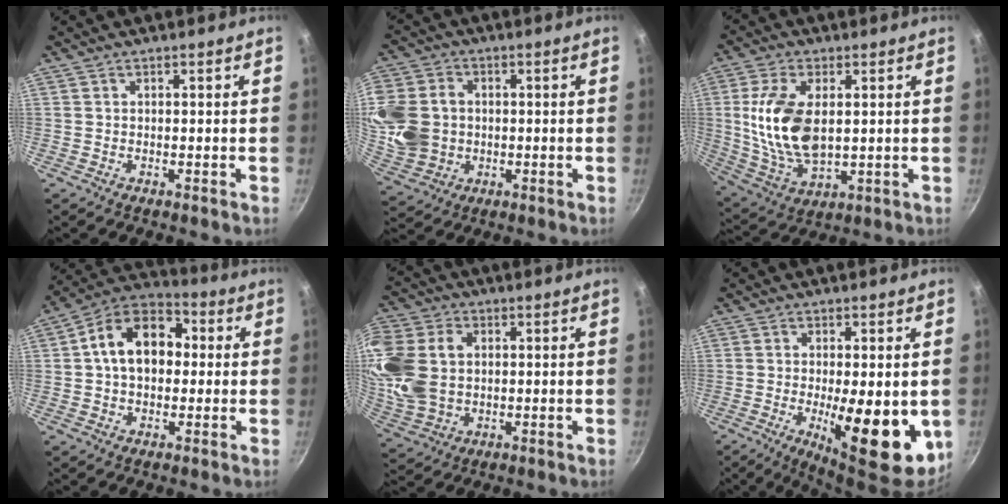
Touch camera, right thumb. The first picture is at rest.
{"total": 16.9, "force": [0.6, 14.1, 9.4], "torque": [-0.203, 0.009, 0.018]}
{"total": 15.1, "force": [1.9, 8.3, 12.5], "torque": [-0.235, -0.011, 0.046]}
{"total": 14.5, "force": [1.5, 10.1, 10.3], "torque": [-0.130, 0.033, 0.002]}
{"total": 18.7, "force": [2.4, 14.0, 12.1], "torque": [-0.271, 0.006, 0.052]}
{"total": 14.5, "force": [-2.8, 4.8, 13.4], "torque": [-0.173, -0.007, -0.027]}